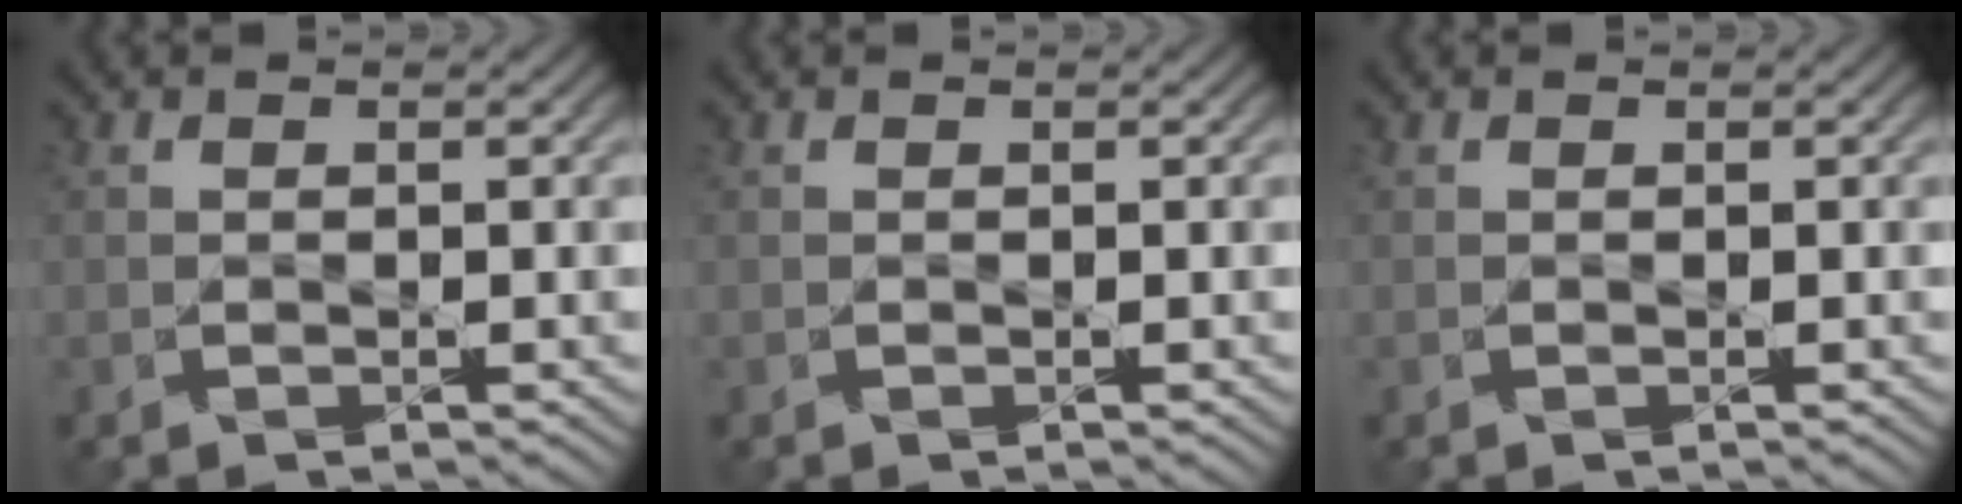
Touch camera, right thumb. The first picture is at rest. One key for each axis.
{"total": 0.0}
{"total": 0.0}